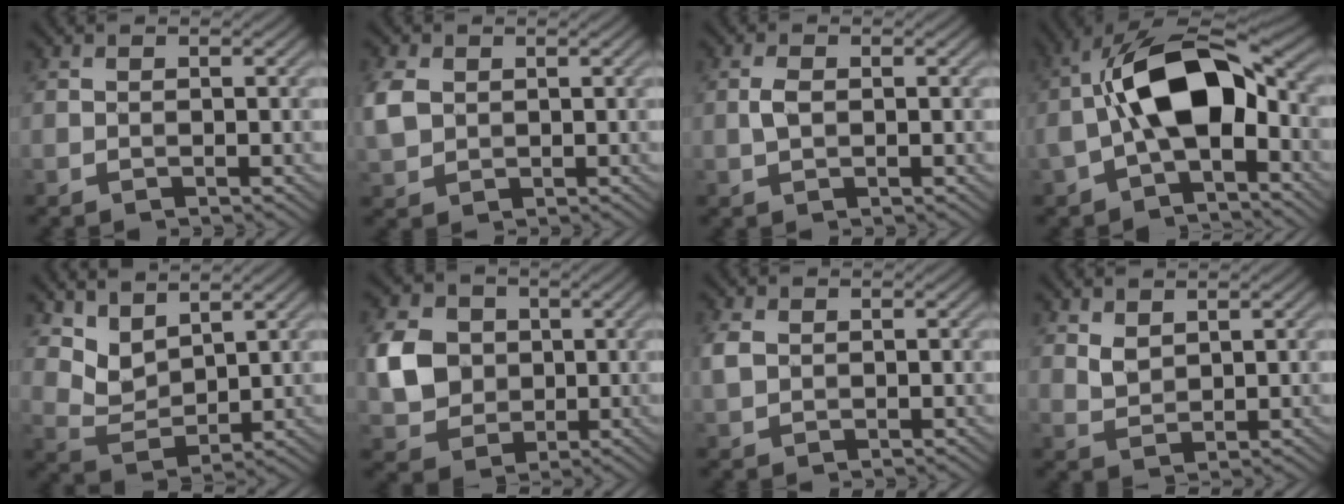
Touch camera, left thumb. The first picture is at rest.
{"total": 3.8, "force": [0.8, 3.1, 2.1], "torque": [-0.065, 0.005, 0.016]}
{"total": 1.6, "force": [0.0, 0.9, 1.3], "torque": [-0.032, 0.003, -0.002]}
{"total": 12.9, "force": [-1.3, 6.7, 10.9], "torque": [-0.198, 0.018, -0.031]}
{"total": 5.2, "force": [4.1, 2.4, 2.1], "torque": [-0.059, -0.011, 0.085]}
{"total": 7.0, "force": [0.6, 6.2, 3.1], "torque": [-0.082, 0.000, 0.008]}
{"total": 2.2, "force": [0.4, 1.7, 1.4], "torque": [-0.041, -0.001, 0.010]}
{"total": 2.1, "force": [1.6, 1.1, 0.8], "torque": [-0.025, -0.005, 0.039]}